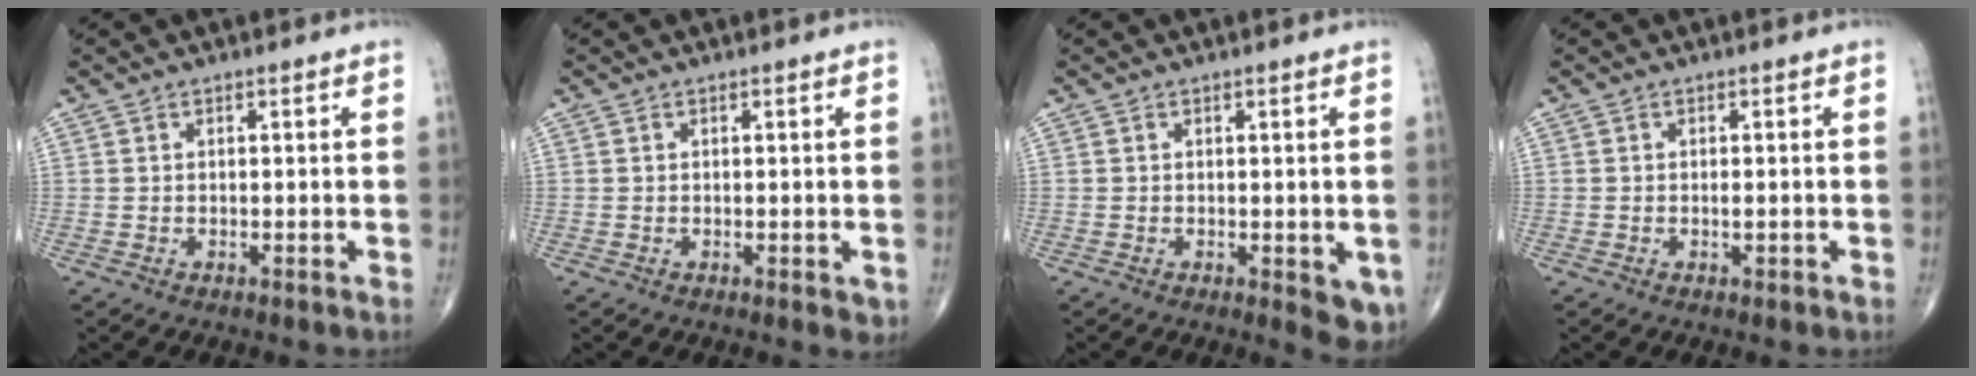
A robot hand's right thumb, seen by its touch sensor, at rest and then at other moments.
{"total": 1.4, "force": [-0.2, 0.7, 1.2], "torque": [-0.008, -0.002, -0.002]}
{"total": 5.0, "force": [-1.3, 2.1, 4.4], "torque": [-0.033, -0.009, -0.014]}
{"total": 0.8, "force": [-0.2, 0.4, 0.7], "torque": [-0.008, 0.000, -0.004]}